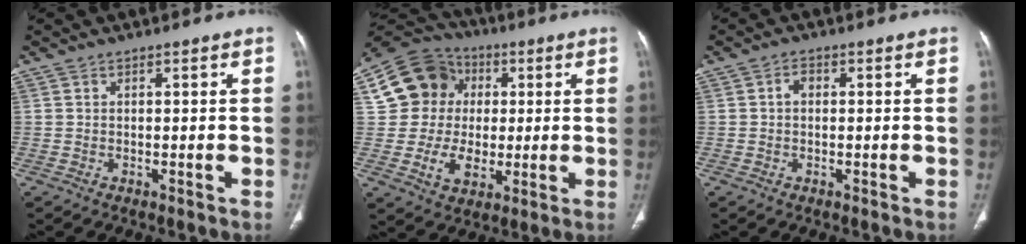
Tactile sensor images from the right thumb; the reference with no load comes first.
{"total": 15.9, "force": [3.0, 14.2, 6.6], "torque": [-0.082, 0.013, 0.057]}
{"total": 1.7, "force": [0.0, 1.2, 1.2], "torque": [-0.014, 0.007, -0.003]}